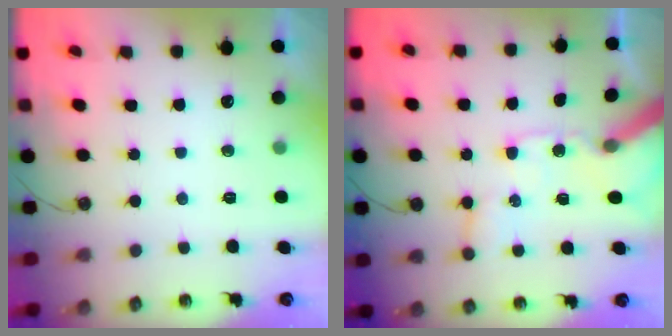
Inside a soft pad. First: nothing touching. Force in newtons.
{"total": 12.7, "press": 12.6, "slide": 1.6}